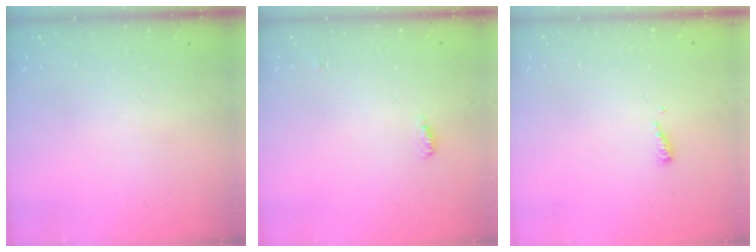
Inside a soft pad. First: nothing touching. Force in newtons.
{"total": 4.0, "press": 3.8, "slide": 1.1}
{"total": 4.7, "press": 4.6, "slide": 0.4}